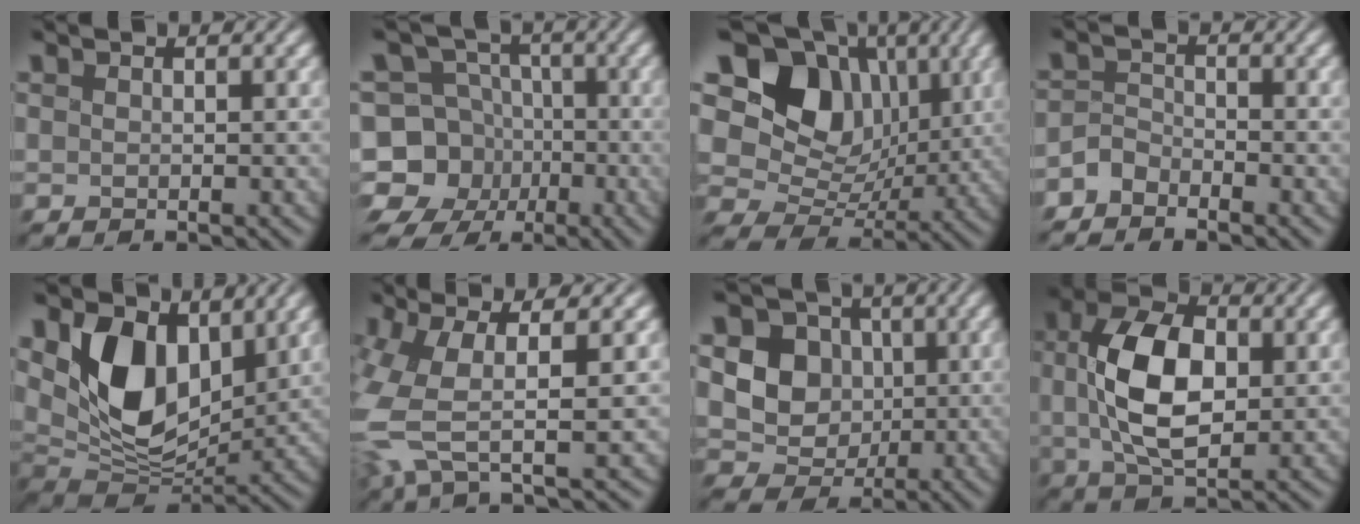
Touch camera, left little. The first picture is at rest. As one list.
[{"total": 11.4, "force": [-4.9, 9.6, 3.7], "torque": [-0.073, -0.007, -0.109]}, {"total": 15.1, "force": [4.1, 12.1, 8.1], "torque": [-0.165, 0.043, 0.059]}, {"total": 2.2, "force": [-2.0, 0.8, 0.2], "torque": [0.004, 0.011, -0.048]}, {"total": 9.2, "force": [2.9, 6.0, 6.4], "torque": [-0.126, -0.021, 0.047]}, {"total": 6.9, "force": [-0.2, 2.5, 6.4], "torque": [-0.165, -0.001, -0.011]}, {"total": 7.7, "force": [0.9, 6.9, 3.3], "torque": [-0.049, 0.015, -0.003]}, {"total": 8.9, "force": [0.4, 5.1, 7.3], "torque": [-0.148, 0.004, 0.000]}]